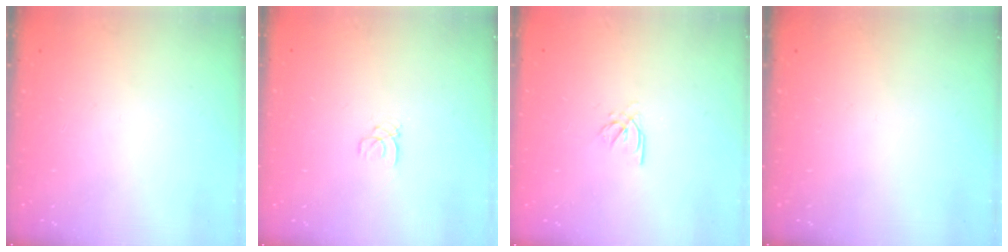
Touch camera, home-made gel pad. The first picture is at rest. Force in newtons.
{"total": 1.0, "press": 1.0, "slide": 0.1}
{"total": 2.2, "press": 2.2, "slide": 0.4}
{"total": 0.0}